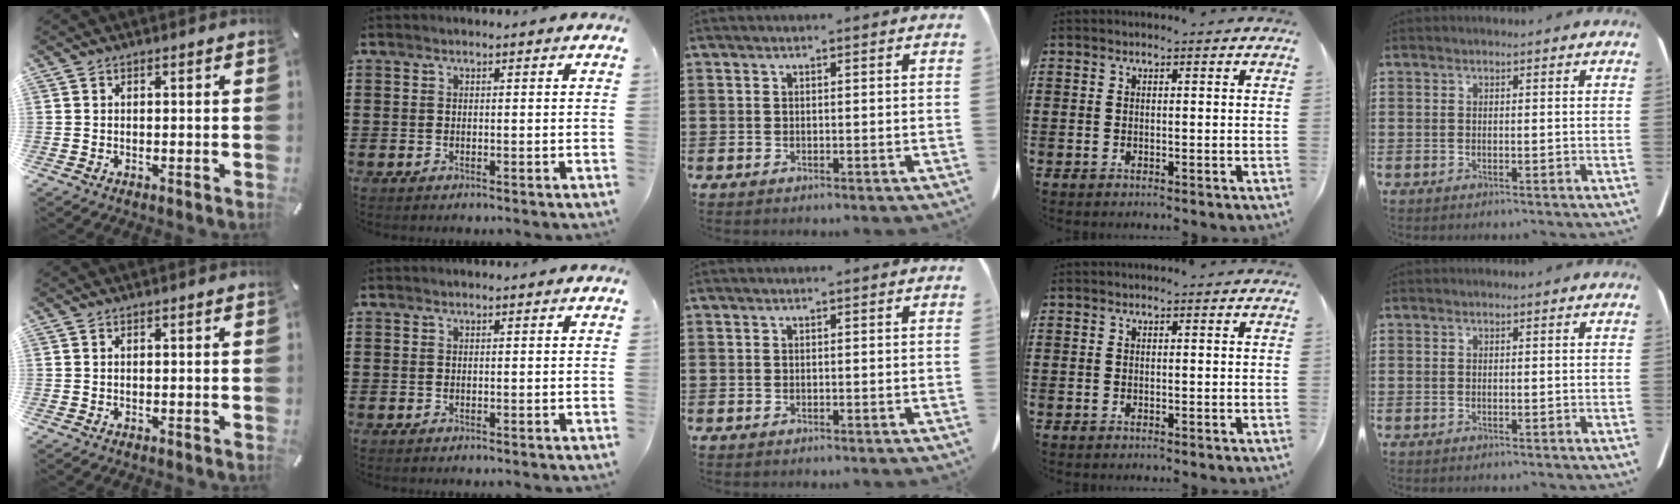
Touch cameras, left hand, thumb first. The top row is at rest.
{}